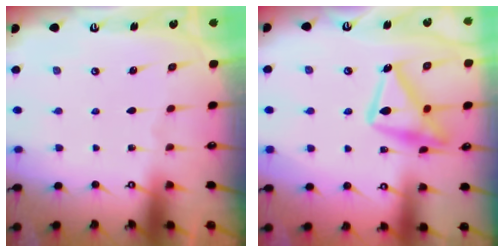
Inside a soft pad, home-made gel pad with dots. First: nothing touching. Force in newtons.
{"total": 17.5, "press": 17.4, "slide": 1.0}